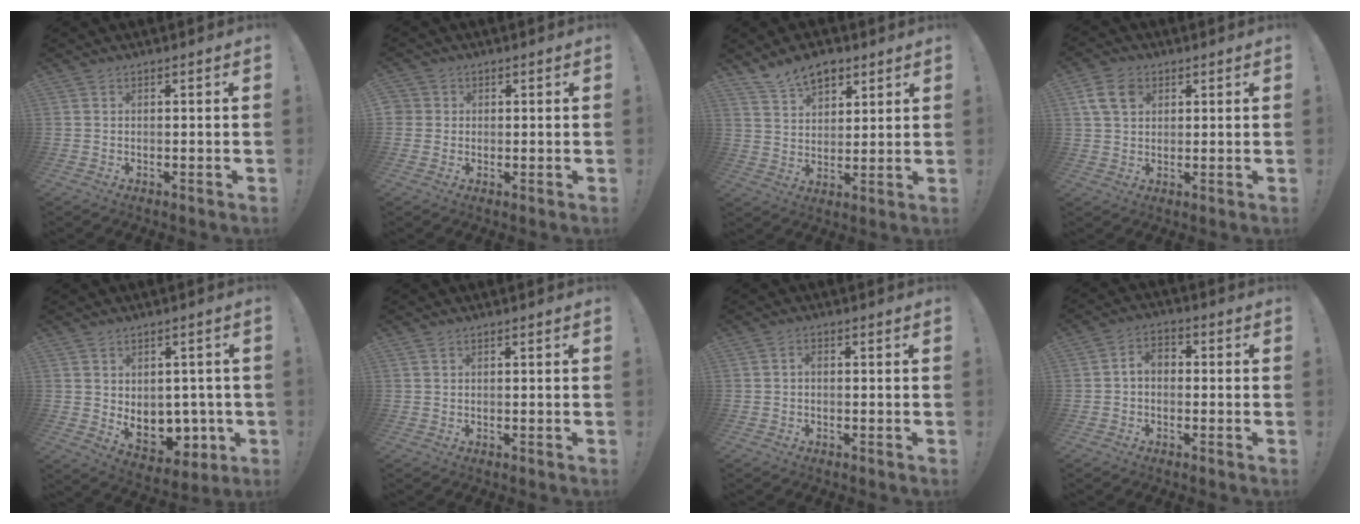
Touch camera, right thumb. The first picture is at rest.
{"total": 2.7, "force": [0.4, 2.7, 0.5], "torque": [-0.008, 0.002, 0.008]}
{"total": 9.3, "force": [6.5, 5.2, 4.1], "torque": [-0.077, -0.029, 0.127]}
{"total": 8.7, "force": [3.6, 6.1, 5.0], "torque": [-0.090, -0.004, 0.071]}
{"total": 9.3, "force": [0.1, 7.6, 5.3], "torque": [-0.064, -0.010, 0.018]}
{"total": 0.5, "force": [0.3, 0.3, 0.3], "torque": [-0.011, 0.002, 0.008]}
{"total": 1.2, "force": [-0.7, 0.4, 0.9], "torque": [-0.016, 0.005, -0.014]}
{"total": 4.4, "force": [-0.7, 2.8, 3.4], "torque": [-0.068, 0.009, -0.016]}